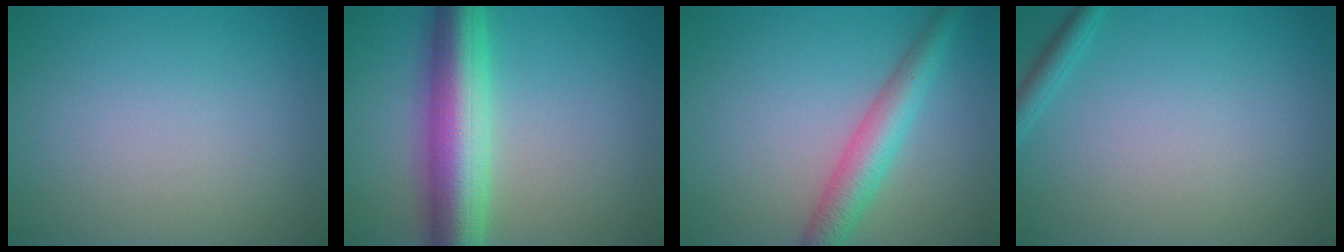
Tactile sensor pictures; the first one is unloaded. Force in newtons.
{"total": 8.6, "press": 8.6, "slide": 0.3}
{"total": 4.1, "press": 4.1, "slide": 0.1}
{"total": 1.4, "press": 1.4, "slide": 0.1}